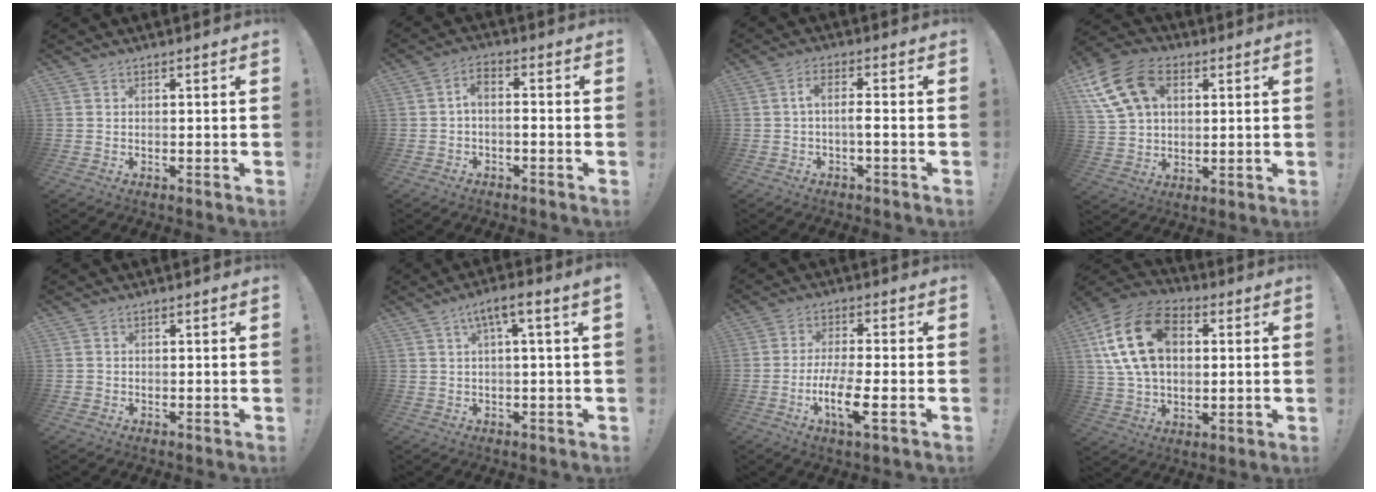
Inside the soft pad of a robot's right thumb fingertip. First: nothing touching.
{"total": 3.6, "force": [-1.0, 1.7, 3.1], "torque": [-0.065, -0.001, -0.018]}
{"total": 4.6, "force": [-0.6, 0.9, 4.5], "torque": [-0.083, -0.001, -0.012]}
{"total": 17.5, "force": [6.8, 12.3, 10.5], "torque": [-0.196, -0.021, 0.129]}
{"total": 0.8, "force": [-0.4, 0.7, 0.0], "torque": [0.000, 0.003, -0.008]}
{"total": 5.6, "force": [1.6, 0.0, 5.4], "torque": [-0.101, -0.002, 0.024]}
{"total": 10.6, "force": [-3.5, 2.4, 9.7], "torque": [-0.194, -0.004, -0.066]}
{"total": 20.8, "force": [5.2, 13.9, 14.5], "torque": [-0.262, -0.005, 0.097]}